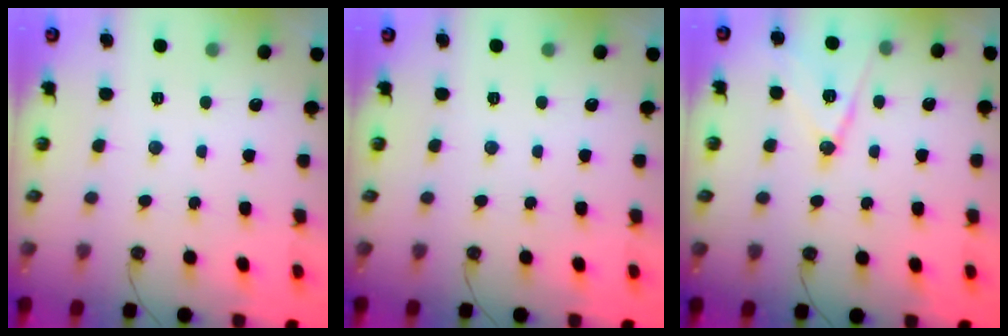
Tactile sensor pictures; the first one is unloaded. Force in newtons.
{"total": 0.0}
{"total": 11.9, "press": 11.5, "slide": 3.2}